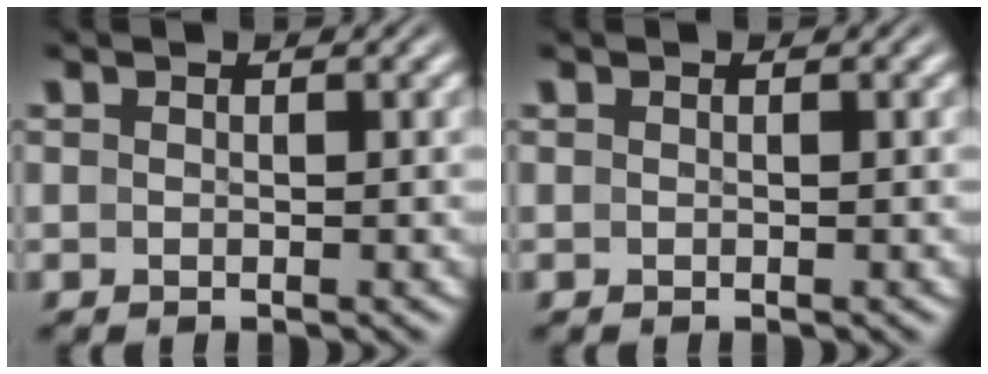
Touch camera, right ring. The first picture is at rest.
{"total": 0.0}